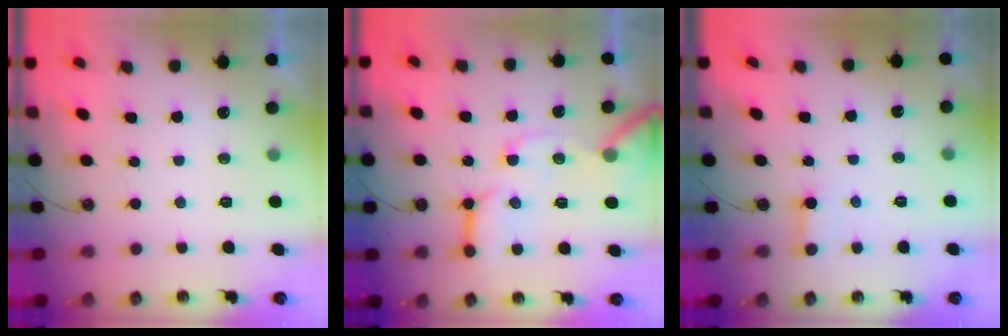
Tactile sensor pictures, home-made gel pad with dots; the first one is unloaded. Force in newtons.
{"total": 15.7, "press": 15.6, "slide": 1.9}
{"total": 2.3, "press": 2.3, "slide": 0.2}